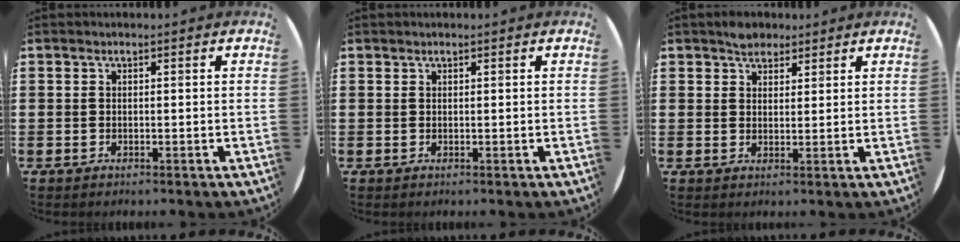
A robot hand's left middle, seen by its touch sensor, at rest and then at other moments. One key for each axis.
{"total": 0.0}
{"total": 2.6, "fx": 2.3, "fy": 1.2, "fz": 0.2, "tx": 0.001, "ty": 0.000, "tz": 0.044}